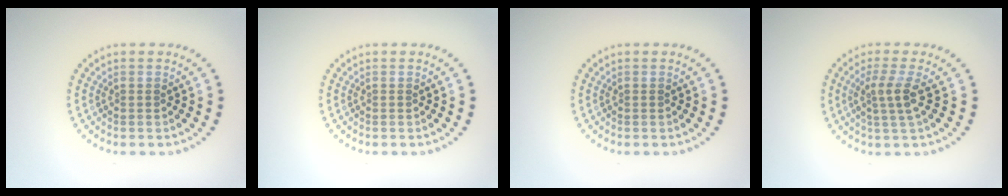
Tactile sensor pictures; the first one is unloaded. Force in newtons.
{"total": 0.0}
{"total": 0.0}
{"total": 2.6, "press": 1.9, "slide": 1.7}